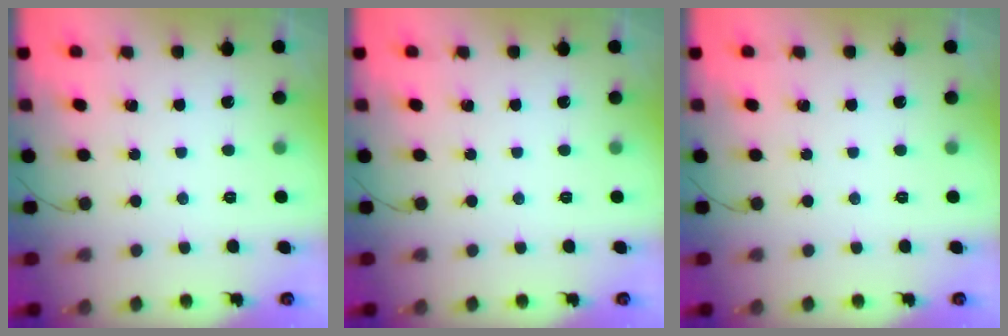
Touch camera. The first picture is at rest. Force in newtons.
{"total": 0.0}
{"total": 0.0}